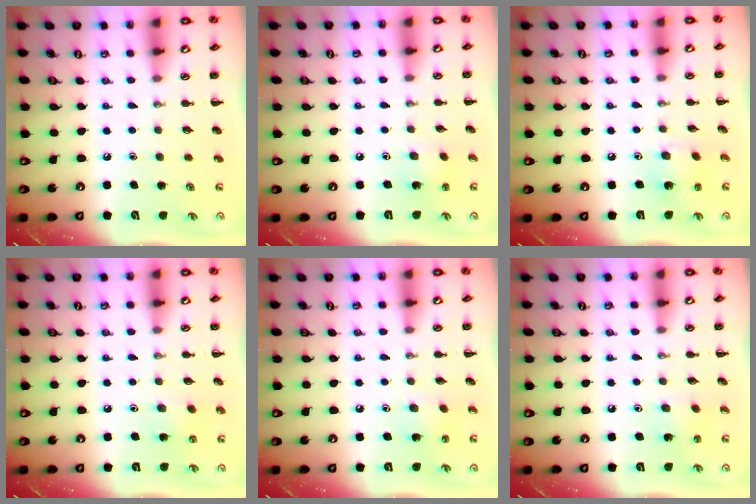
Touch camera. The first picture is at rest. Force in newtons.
{"total": 1.6, "press": 1.5, "slide": 0.6}
{"total": 2.3, "press": 2.2, "slide": 0.5}
{"total": 3.1, "press": 3.0, "slide": 0.9}
{"total": 2.2, "press": 2.0, "slide": 0.7}
{"total": 2.2, "press": 2.0, "slide": 0.7}